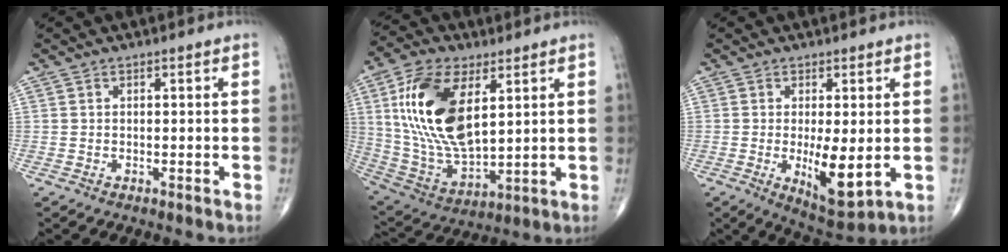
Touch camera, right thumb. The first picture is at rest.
{"total": 20.1, "force": [5.8, 10.1, 16.4], "torque": [-0.317, -0.022, 0.114]}
{"total": 8.6, "force": [-0.9, 2.9, 8.0], "torque": [-0.125, -0.027, -0.004]}